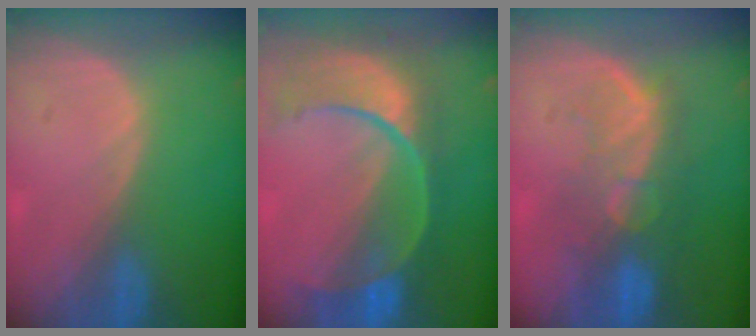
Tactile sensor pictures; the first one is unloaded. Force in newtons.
{"total": 11.3, "press": 9.5, "slide": 6.1}
{"total": 10.0, "press": 8.5, "slide": 5.3}